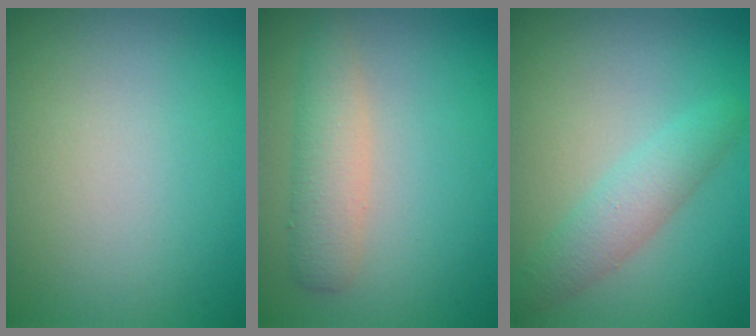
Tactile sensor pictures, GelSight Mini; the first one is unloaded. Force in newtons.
{"total": 2.9, "press": 2.9, "slide": 0.1}
{"total": 2.7, "press": 2.7, "slide": 0.1}